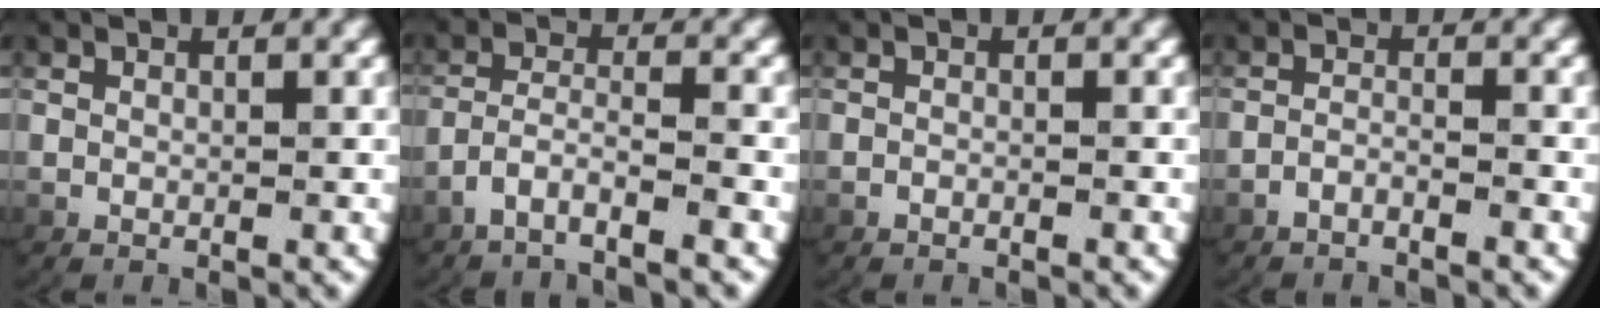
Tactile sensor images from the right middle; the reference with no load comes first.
{"total": 3.9, "force": [-3.1, 0.7, 2.2], "torque": [-0.054, -0.013, -0.049]}
{"total": 0.6, "force": [-0.6, 0.0, 0.1], "torque": [-0.005, 0.003, -0.013]}
{"total": 2.0, "force": [-1.9, 0.0, 0.8], "torque": [-0.022, -0.004, -0.033]}